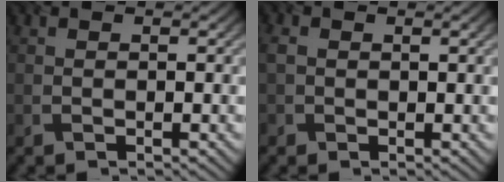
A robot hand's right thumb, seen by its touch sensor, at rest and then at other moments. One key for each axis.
{"total": 2.0, "fx": 0.3, "fy": 1.5, "fz": 1.3, "tx": -0.033, "ty": 0.003, "tz": 0.004}